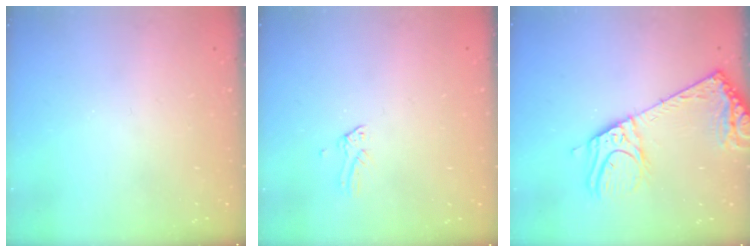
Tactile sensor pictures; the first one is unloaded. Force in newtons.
{"total": 0.0}
{"total": 12.9, "press": 12.6, "slide": 2.8}